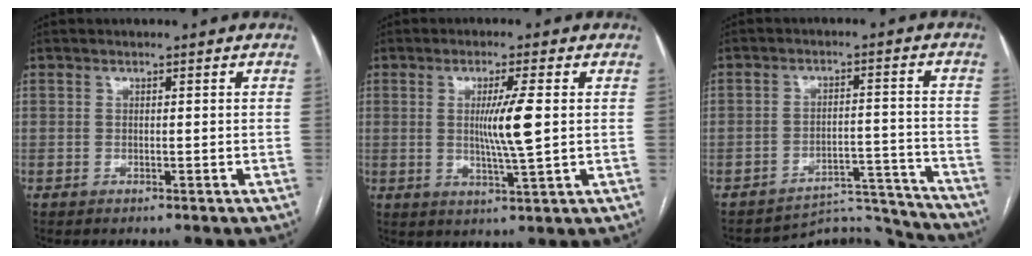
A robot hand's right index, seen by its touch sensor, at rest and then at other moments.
{"total": 6.6, "force": [0.6, -0.4, 6.6], "torque": [-0.115, -0.009, 0.013]}
{"total": 10.6, "force": [-10.3, 0.9, -2.1], "torque": [0.048, 0.049, -0.140]}